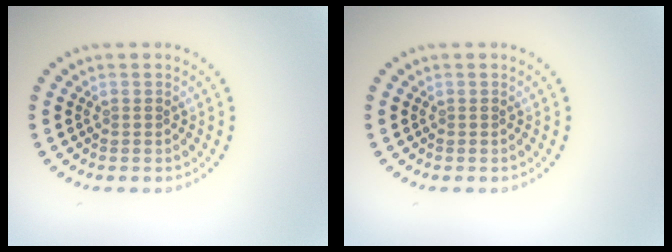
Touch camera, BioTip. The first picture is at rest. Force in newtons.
{"total": 0.0}